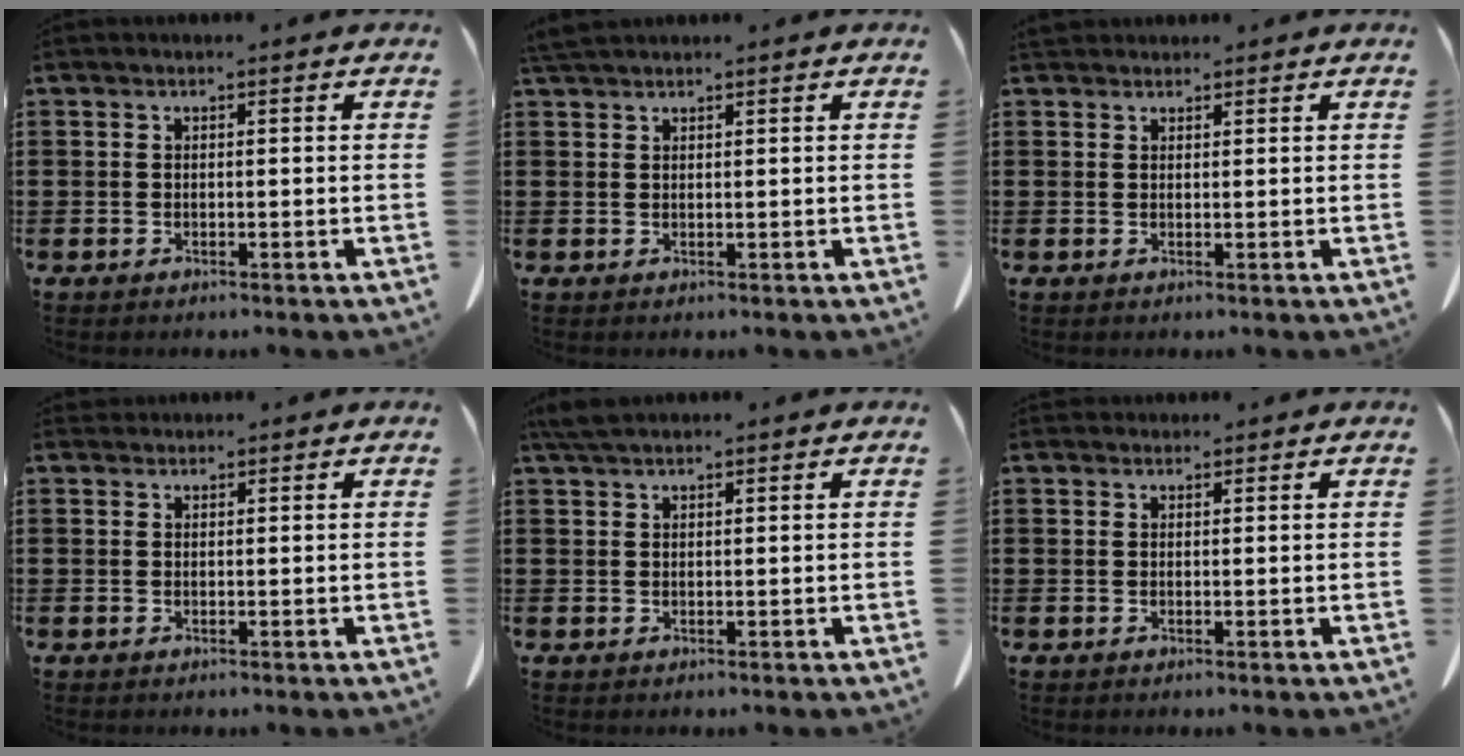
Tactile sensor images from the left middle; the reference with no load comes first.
{"total": 1.9, "force": [1.7, 0.3, 0.8], "torque": [-0.021, 0.000, 0.034]}
{"total": 1.2, "force": [1.1, 0.4, 0.1], "torque": [-0.006, 0.000, 0.024]}
{"total": 0.8, "force": [0.7, 0.3, 0.0], "torque": [-0.003, -0.001, 0.015]}
{"total": 2.6, "force": [2.0, 0.7, 1.6], "torque": [-0.038, 0.002, 0.039]}
{"total": 0.9, "force": [0.8, 0.3, 0.0], "torque": [0.005, -0.004, 0.016]}